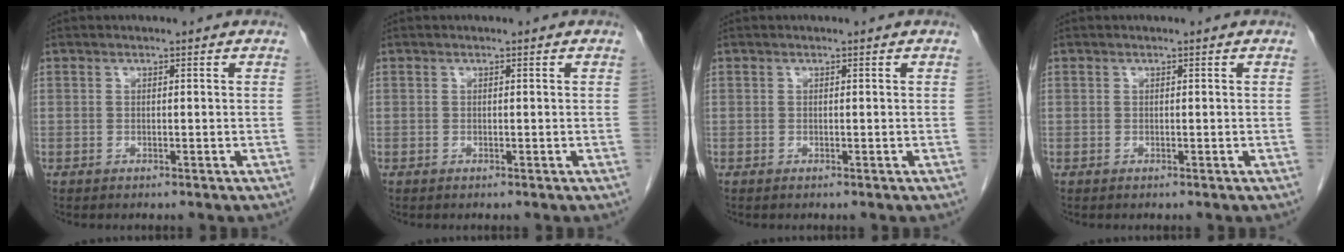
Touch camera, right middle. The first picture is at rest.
{"total": 0.0}
{"total": 0.0}
{"total": 0.0}